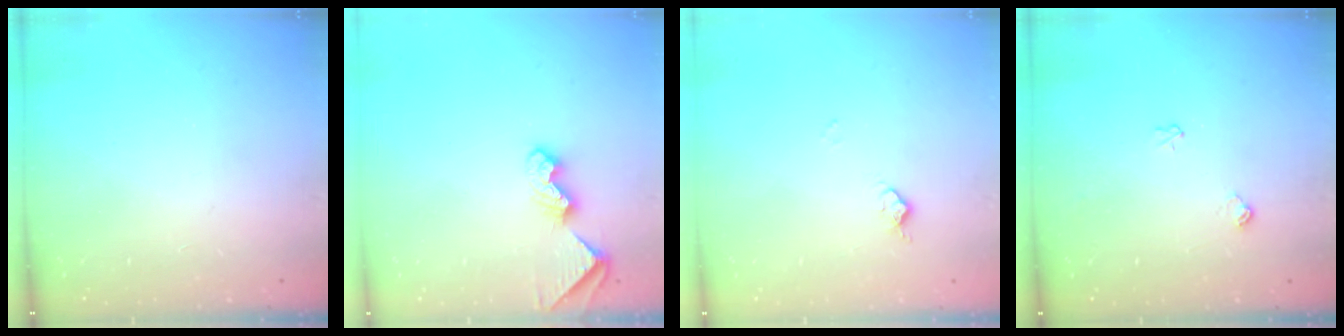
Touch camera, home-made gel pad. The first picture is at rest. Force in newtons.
{"total": 6.9, "press": 6.9, "slide": 0.7}
{"total": 5.0, "press": 4.9, "slide": 0.7}
{"total": 5.0, "press": 5.0, "slide": 0.8}